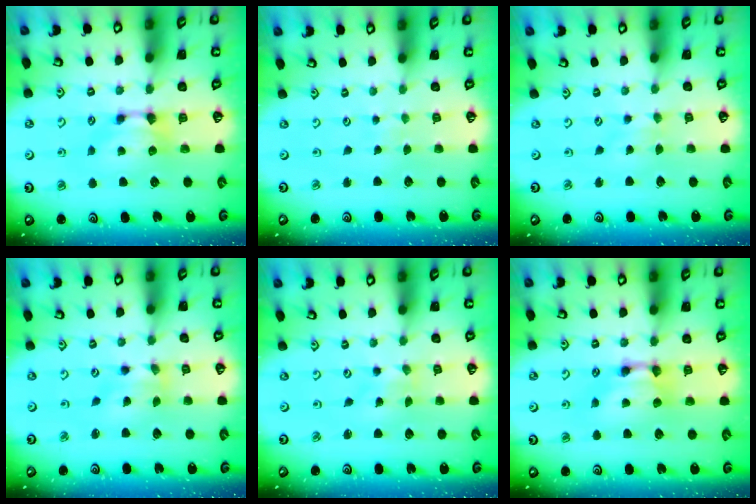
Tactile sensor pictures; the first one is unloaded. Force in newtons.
{"total": 6.2, "press": 6.2, "slide": 0.4}
{"total": 2.8, "press": 2.8, "slide": 0.2}
{"total": 1.4, "press": 0.3, "slide": 1.4}
{"total": 4.9, "press": 4.9, "slide": 0.5}
{"total": 2.1, "press": 2.1, "slide": 0.1}